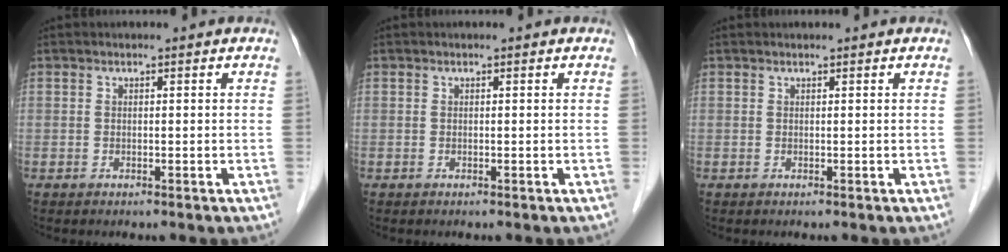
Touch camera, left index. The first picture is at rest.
{"total": 0.0}
{"total": 0.0}